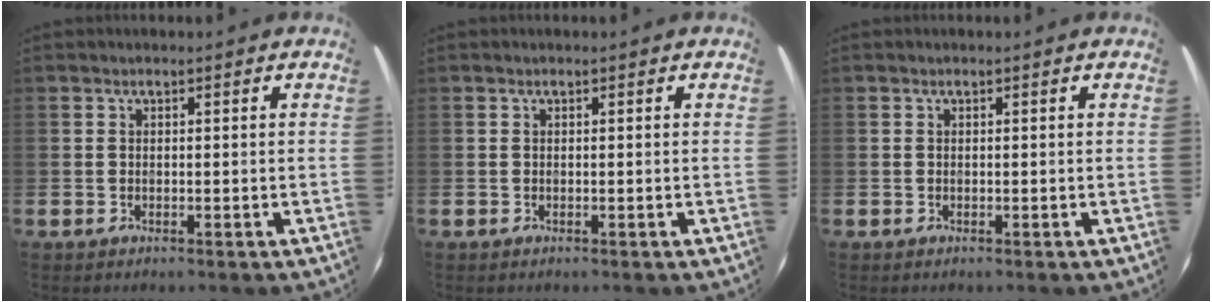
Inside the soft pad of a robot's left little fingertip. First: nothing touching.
{"total": 0.0}
{"total": 0.0}